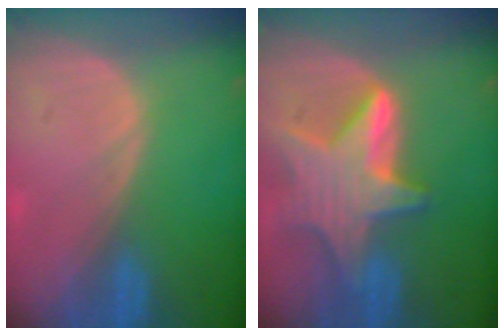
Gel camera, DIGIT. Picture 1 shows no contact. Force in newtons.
{"total": 9.5, "press": 9.5, "slide": 0.7}